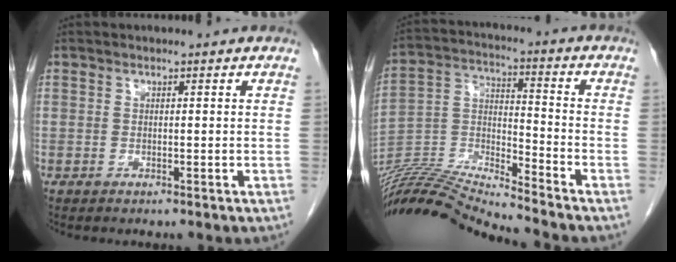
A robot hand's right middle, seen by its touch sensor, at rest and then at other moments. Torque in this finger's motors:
{"motor_torque": [0.62, -1.44, 0.25, 0.13]}